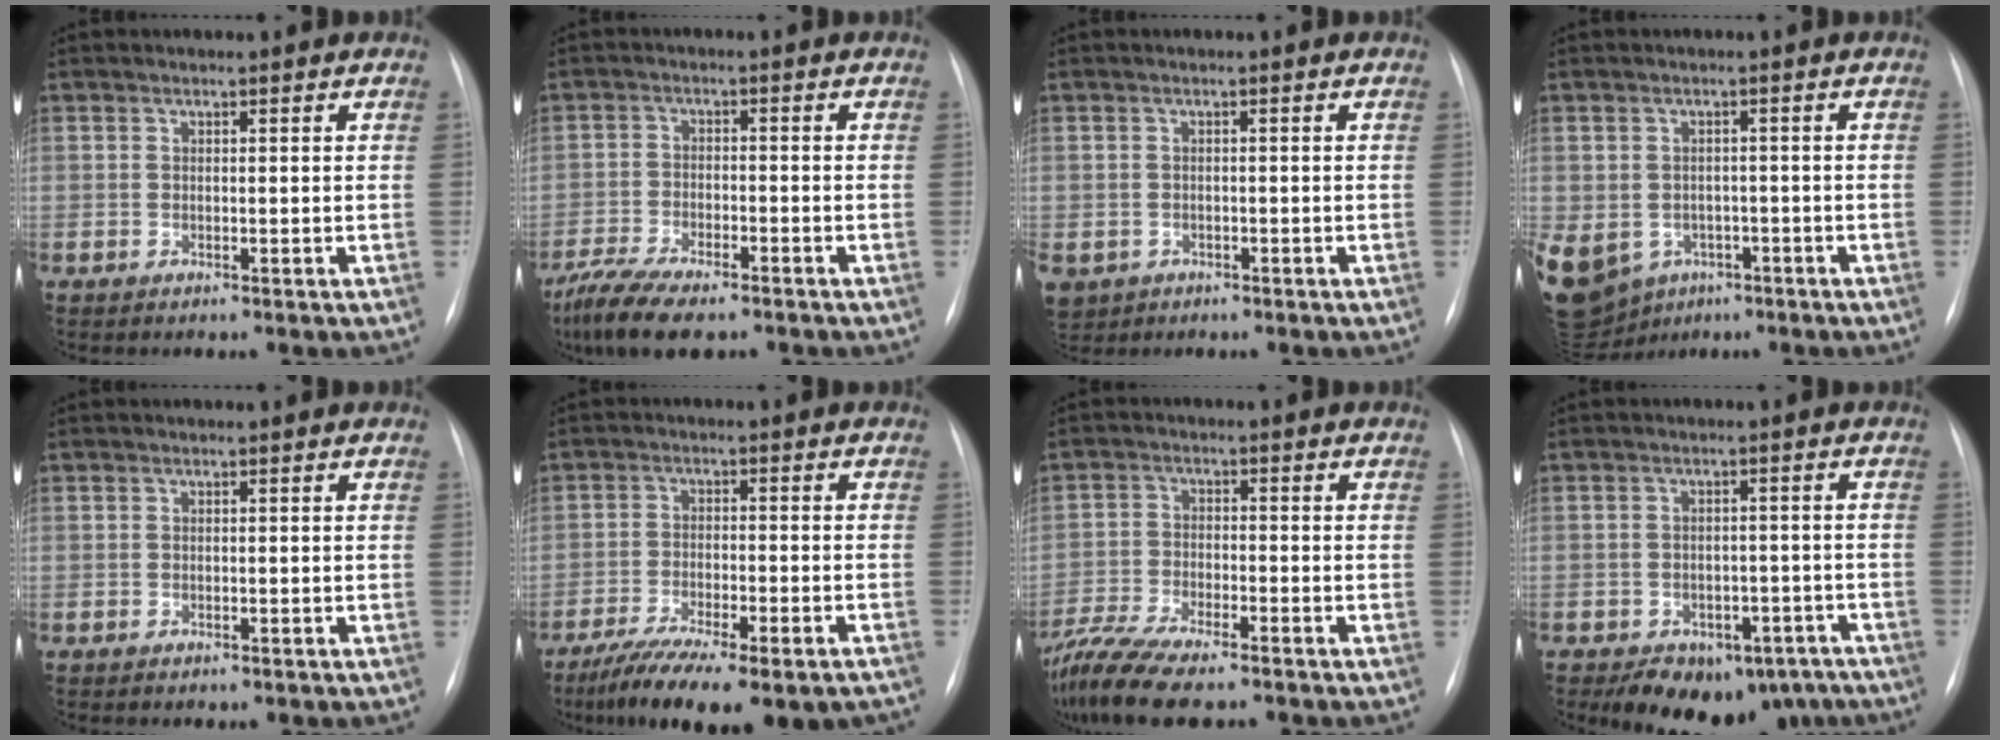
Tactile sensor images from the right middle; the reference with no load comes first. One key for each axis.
{"total": 10.1, "fx": -7.7, "fy": 2.8, "fz": 5.9, "tx": -0.107, "ty": -0.021, "tz": -0.130}
{"total": 5.4, "fx": -2.7, "fy": 4.4, "fz": 1.5, "tx": -0.038, "ty": 0.001, "tz": -0.037}
{"total": 26.3, "fx": -10.8, "fy": 21.3, "fz": 10.8, "tx": -0.388, "ty": -0.013, "tz": -0.147}
{"total": 0.0}
{"total": 16.5, "fx": -12.4, "fy": 4.0, "fz": 10.2, "tx": -0.144, "ty": -0.020, "tz": -0.188}
{"total": 11.7, "fx": -9.6, "fy": 1.9, "fz": 6.3, "tx": -0.121, "ty": -0.021, "tz": -0.164}
{"total": 13.2, "fx": -9.3, "fy": 7.6, "fz": 5.4, "tx": -0.066, "ty": 0.016, "tz": -0.112}